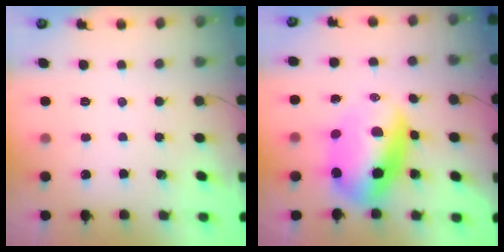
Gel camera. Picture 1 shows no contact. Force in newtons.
{"total": 13.9, "press": 13.5, "slide": 3.3}